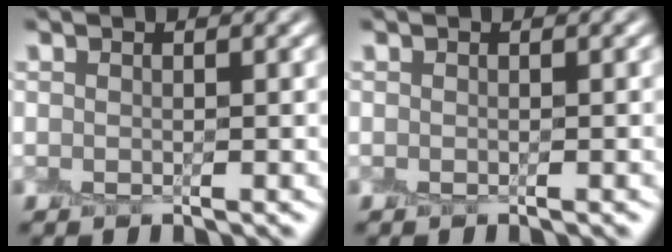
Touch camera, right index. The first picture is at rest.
{"total": 0.6, "force": [-0.3, 0.1, 0.5], "torque": [-0.004, 0.001, -0.004]}